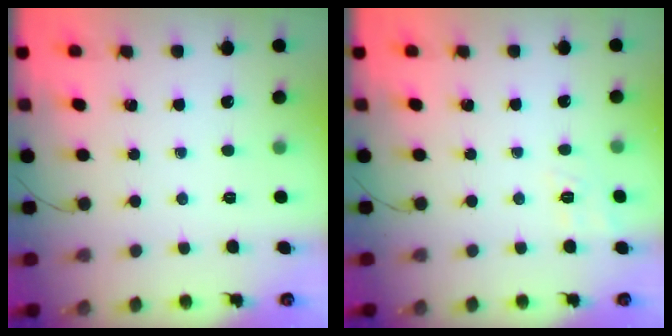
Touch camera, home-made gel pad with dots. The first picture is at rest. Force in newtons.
{"total": 7.2, "press": 7.0, "slide": 1.8}